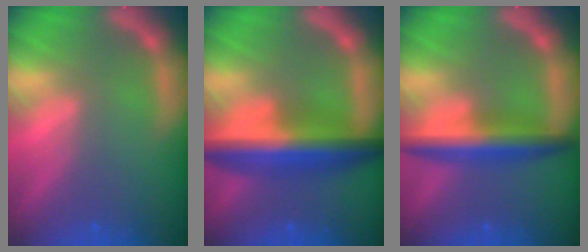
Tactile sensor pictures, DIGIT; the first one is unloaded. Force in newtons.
{"total": 8.4}
{"total": 5.5}